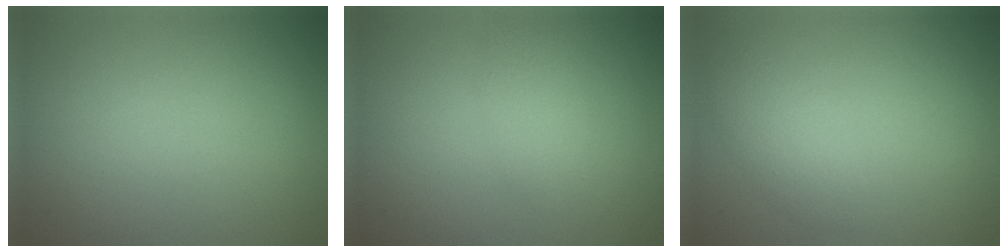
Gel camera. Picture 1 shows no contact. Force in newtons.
{"total": 2.0, "press": 2.0, "slide": 0.1}
{"total": 2.4, "press": 2.4, "slide": 0.2}